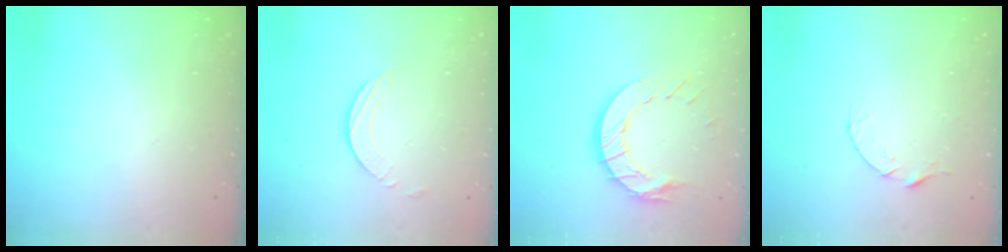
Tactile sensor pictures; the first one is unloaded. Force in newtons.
{"total": 1.9, "press": 1.9, "slide": 0.2}
{"total": 11.5, "press": 11.4, "slide": 1.2}
{"total": 4.3, "press": 4.2, "slide": 0.4}